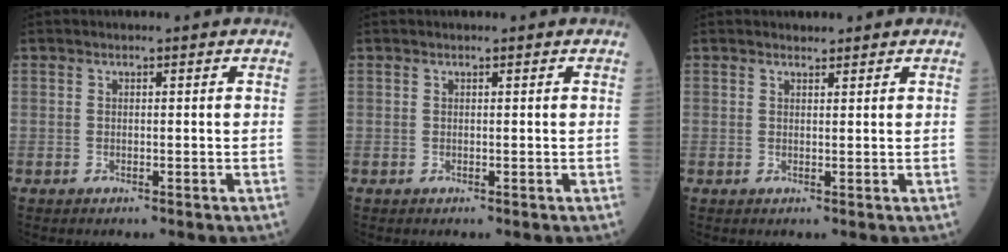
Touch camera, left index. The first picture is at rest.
{"total": 0.0}
{"total": 1.1, "force": [1.0, 0.3, 0.1], "torque": [-0.010, 0.002, 0.016]}